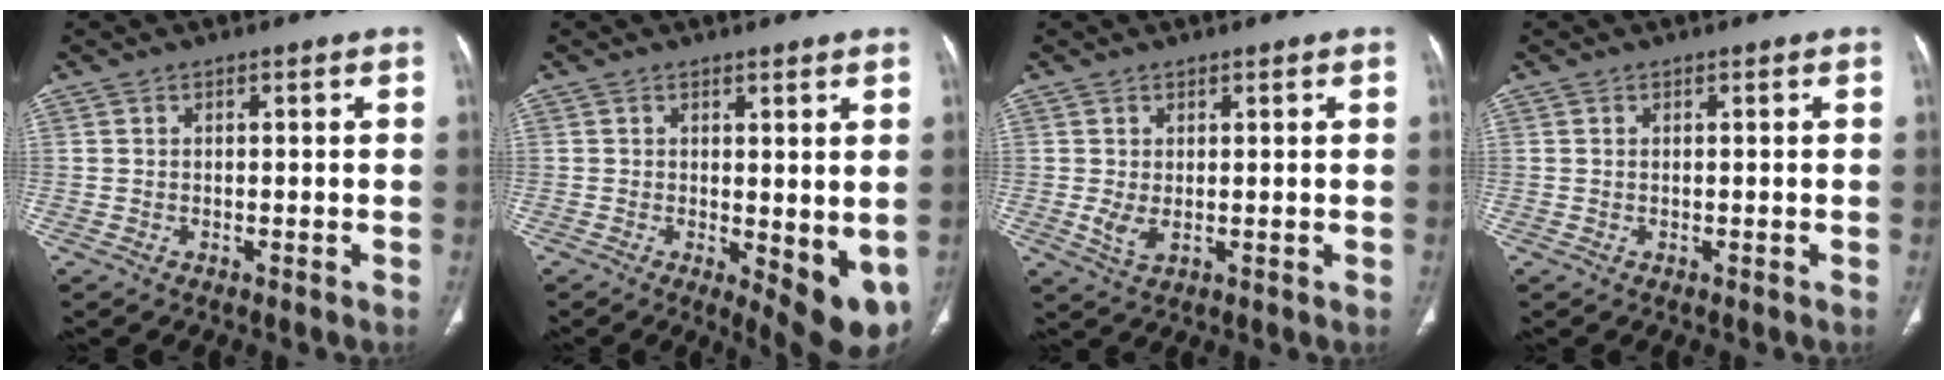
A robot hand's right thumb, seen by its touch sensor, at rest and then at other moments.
{"total": 8.6, "force": [-0.9, 3.1, 8.0], "torque": [-0.096, -0.022, -0.002]}
{"total": 2.8, "force": [0.1, 1.3, 2.5], "torque": [-0.051, -0.010, 0.010]}
{"total": 0.0}